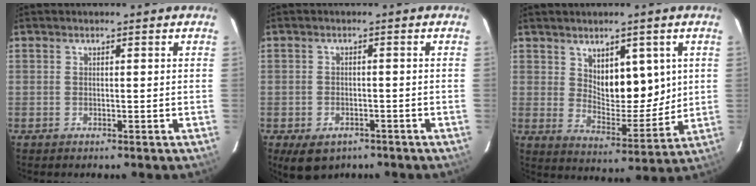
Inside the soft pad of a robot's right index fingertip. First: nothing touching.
{"total": 5.6, "force": [-3.7, 3.6, 2.3], "torque": [-0.040, -0.003, -0.045]}
{"total": 9.4, "force": [2.8, 4.3, 7.8], "torque": [-0.116, -0.004, 0.057]}